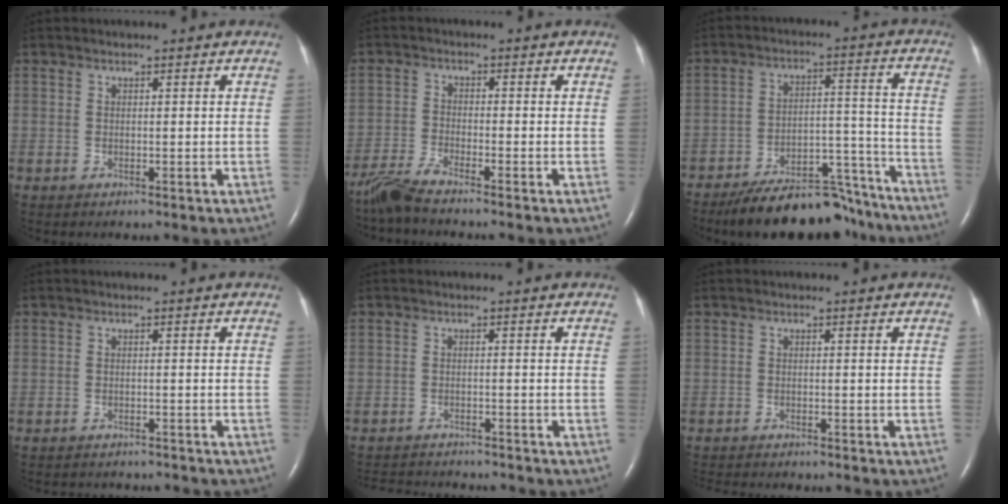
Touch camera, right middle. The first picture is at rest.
{"total": 4.6, "force": [-4.2, -0.4, 1.9], "torque": [-0.049, -0.021, -0.088]}
{"total": 16.4, "force": [-14.6, 4.8, 5.7], "torque": [-0.070, 0.032, -0.215]}
{"total": 5.6, "force": [-5.4, 1.3, 0.7], "torque": [-0.011, -0.007, -0.063]}
{"total": 8.9, "force": [-8.6, 1.5, 2.1], "torque": [-0.041, -0.004, -0.115]}
{"total": 6.8, "force": [-6.2, 1.2, 2.5], "torque": [-0.035, -0.007, -0.084]}